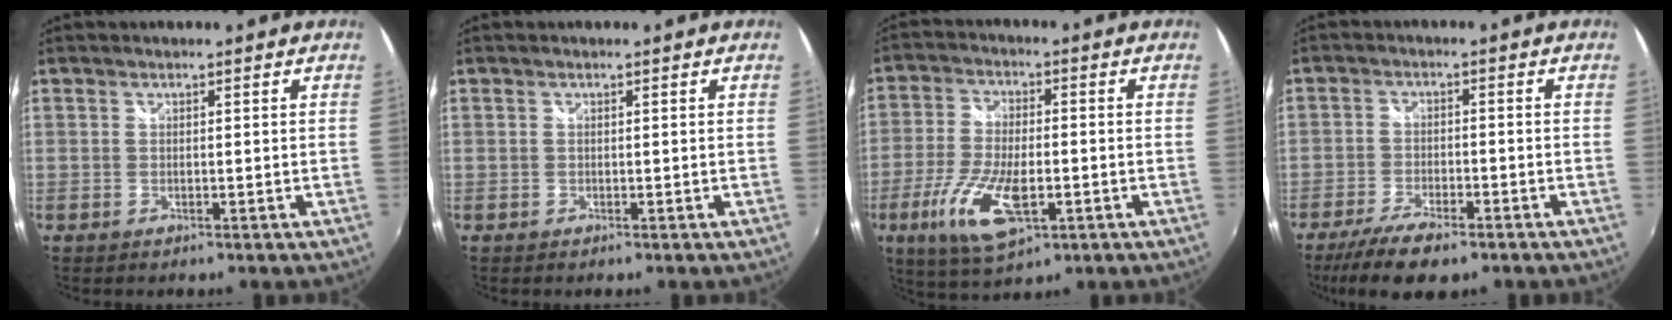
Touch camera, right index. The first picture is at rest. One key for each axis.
{"total": 0.0}
{"total": 12.7, "fx": -4.8, "fy": 4.9, "fz": 10.6, "tx": -0.223, "ty": -0.022, "tz": -0.086}
{"total": 9.4, "fx": -6.8, "fy": 3.4, "fz": 5.5, "tx": -0.138, "ty": -0.020, "tz": -0.125}